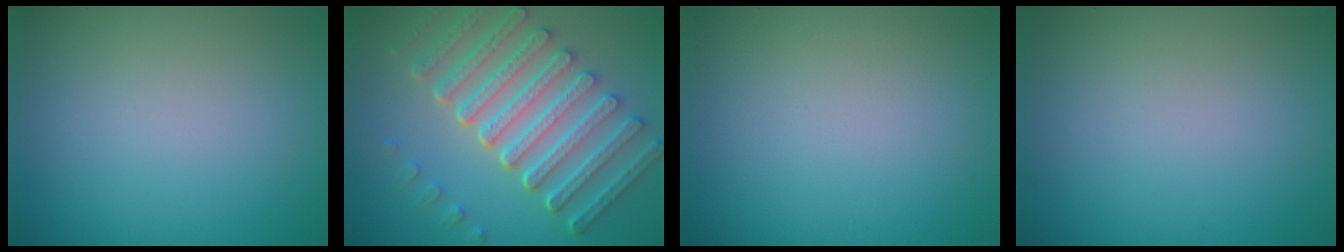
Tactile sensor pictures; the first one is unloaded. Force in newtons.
{"total": 7.9, "press": 6.0, "slide": 5.2}
{"total": 0.0}
{"total": 0.0}